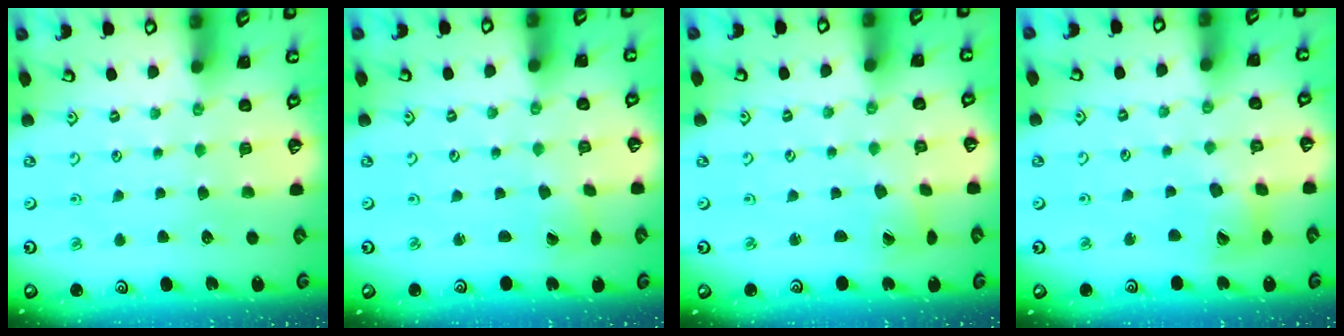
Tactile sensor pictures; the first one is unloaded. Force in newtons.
{"total": 1.2, "press": 1.2, "slide": 0.2}
{"total": 2.2, "press": 2.2, "slide": 0.3}
{"total": 11.0, "press": 10.9, "slide": 1.5}